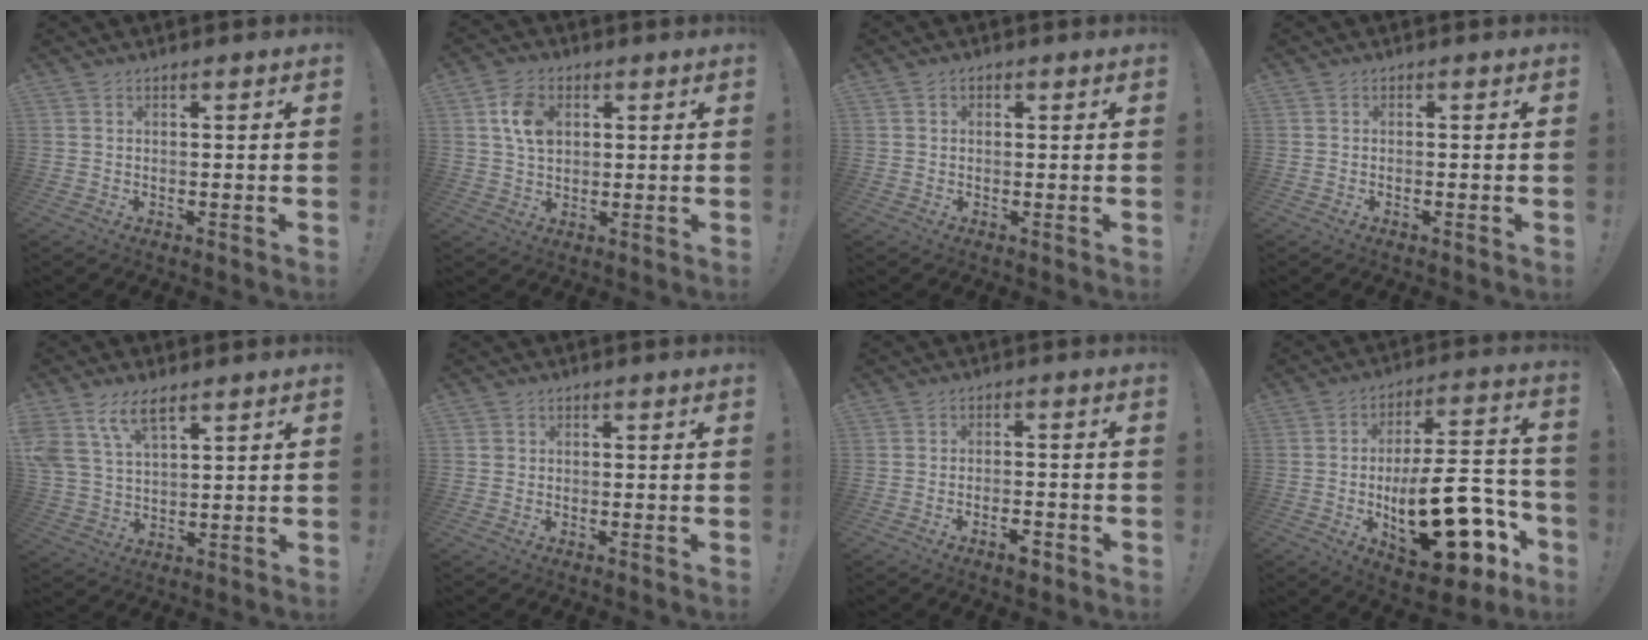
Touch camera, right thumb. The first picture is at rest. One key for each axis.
{"total": 8.6, "fx": 2.6, "fy": 6.2, "fz": 5.3, "tx": -0.089, "ty": 0.006, "tz": 0.051}
{"total": 1.2, "fx": -0.1, "fy": 1.0, "fz": 0.7, "tx": -0.011, "ty": 0.004, "tz": -0.002}
{"total": 0.5, "fx": -0.4, "fy": 0.0, "fz": 0.3, "tx": -0.008, "ty": 0.000, "tz": -0.006}
{"total": 9.6, "fx": 6.1, "fy": 4.6, "fz": 5.7, "tx": -0.119, "ty": -0.018, "tz": 0.118}
{"total": 1.0, "fx": 0.3, "fy": 0.9, "fz": 0.1, "tx": -0.005, "ty": 0.003, "tz": 0.008}
{"total": 4.3, "fx": -2.9, "fy": 1.4, "fz": 2.9, "tx": -0.047, "ty": 0.013, "tz": -0.048}
{"total": 25.3, "fx": -7.5, "fy": 10.5, "fz": 21.8, "tx": -0.349, "ty": 0.051, "tz": -0.106}